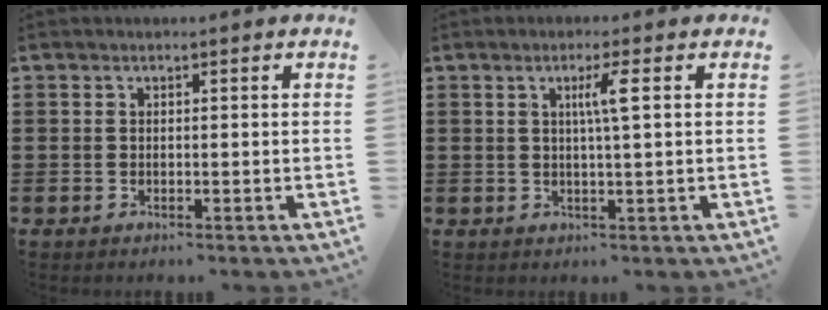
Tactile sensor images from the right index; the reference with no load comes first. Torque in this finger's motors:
{"motor_torque": [0.55, -0.11, 0.11, 0.10]}